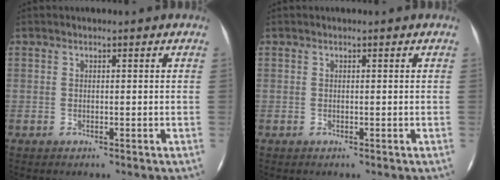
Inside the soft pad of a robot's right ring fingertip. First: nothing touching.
{"total": 0.0}